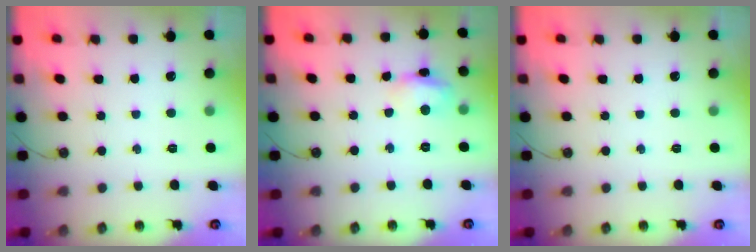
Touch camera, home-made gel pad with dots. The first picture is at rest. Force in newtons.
{"total": 8.0, "press": 8.0, "slide": 0.5}
{"total": 0.0}